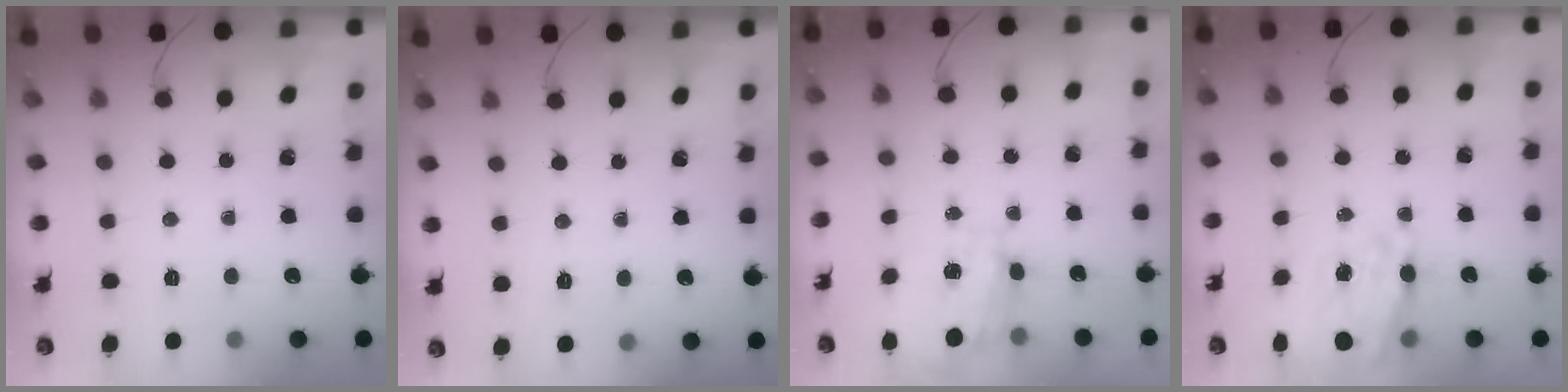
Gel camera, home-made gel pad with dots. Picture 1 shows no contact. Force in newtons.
{"total": 2.1, "press": 1.2, "slide": 1.7}
{"total": 3.5, "press": 3.3, "slide": 1.0}
{"total": 15.2, "press": 14.7, "slide": 3.9}